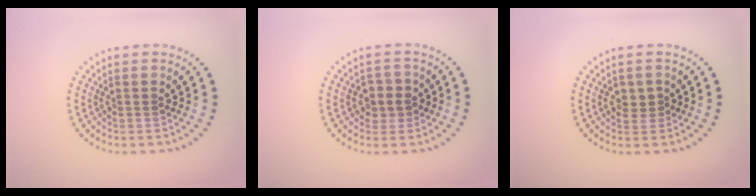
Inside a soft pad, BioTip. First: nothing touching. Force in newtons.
{"total": 2.2, "press": 2.1, "slide": 0.7}
{"total": 1.8, "press": 1.7, "slide": 0.6}